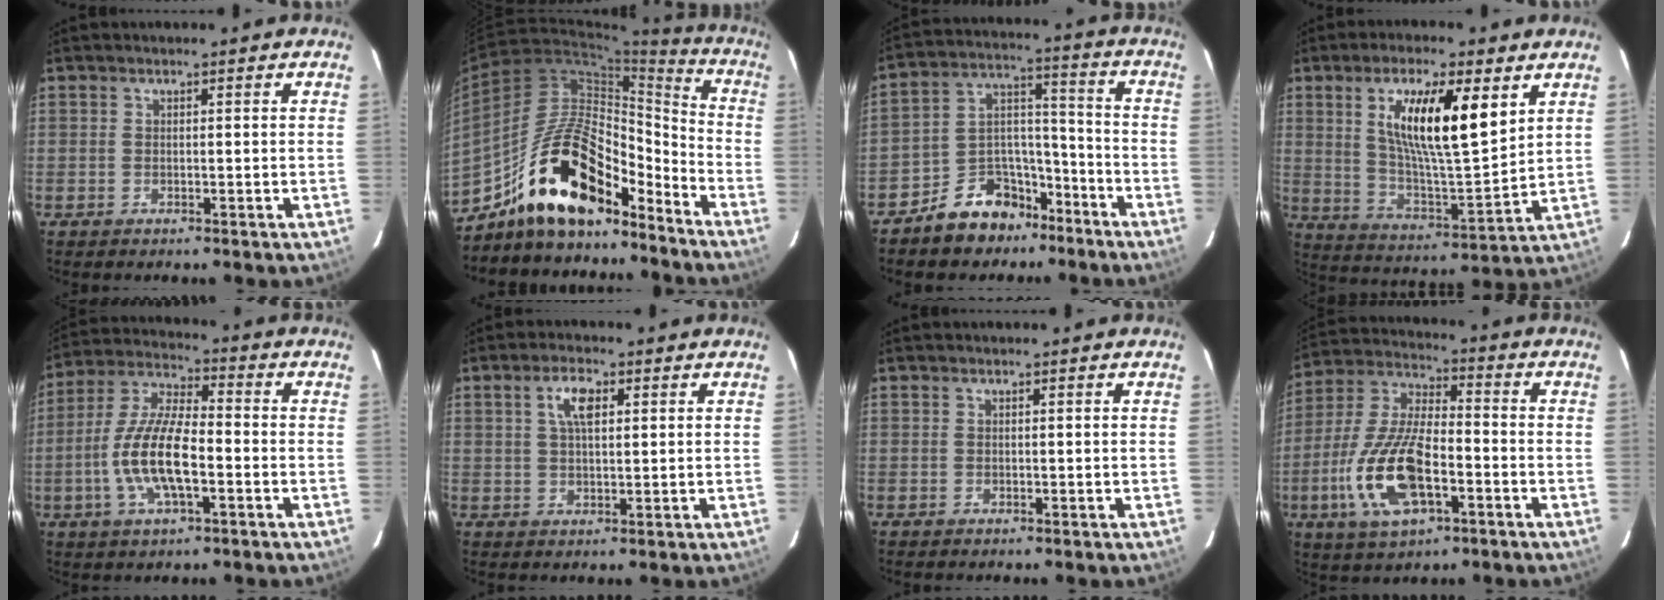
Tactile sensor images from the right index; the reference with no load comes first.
{"total": 18.8, "force": [-14.0, 7.1, 10.5], "torque": [-0.190, 0.026, -0.242]}
{"total": 11.5, "force": [-8.3, 7.2, 3.4], "torque": [-0.061, 0.063, -0.127]}
{"total": 16.4, "force": [6.6, 4.0, 14.5], "torque": [-0.249, -0.001, 0.118]}
{"total": 13.3, "force": [-3.6, 4.3, 12.0], "torque": [-0.249, 0.002, -0.070]}
{"total": 4.9, "force": [1.7, 2.0, 4.1], "torque": [-0.074, 0.010, 0.032]}
{"total": 0.0}
{"total": 17.1, "force": [-5.8, 7.0, 14.4], "torque": [-0.314, -0.008, -0.107]}